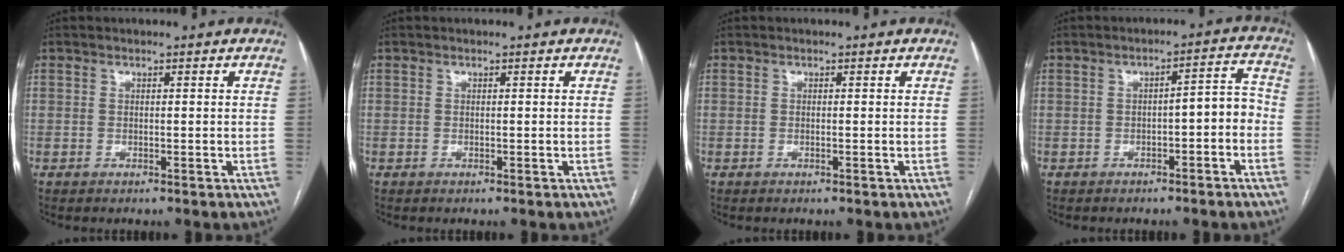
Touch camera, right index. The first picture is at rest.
{"total": 0.0}
{"total": 0.0}
{"total": 4.9, "force": [-1.7, 1.6, 4.3], "torque": [-0.056, 0.030, -0.022]}